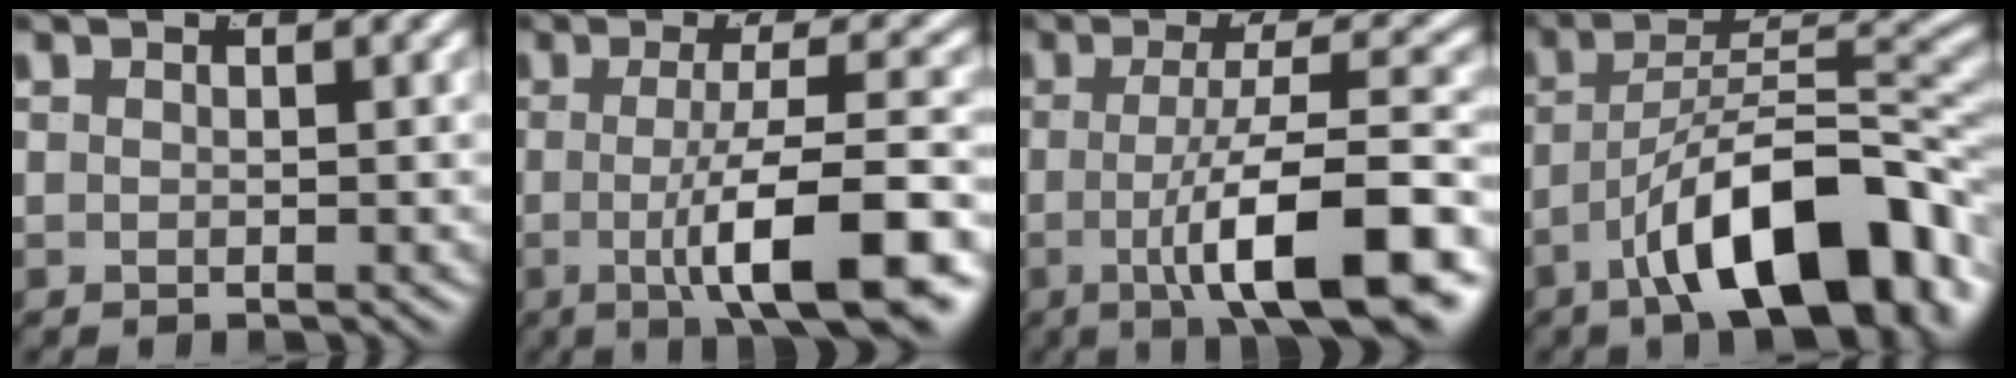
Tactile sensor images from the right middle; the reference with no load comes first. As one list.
[{"total": 8.4, "force": [-3.0, 1.5, 7.7], "torque": [-0.112, -0.009, -0.039]}, {"total": 9.4, "force": [-3.6, 2.0, 8.5], "torque": [-0.123, -0.010, -0.047]}, {"total": 10.9, "force": [-5.1, 4.0, 8.7], "torque": [-0.116, -0.012, -0.070]}]